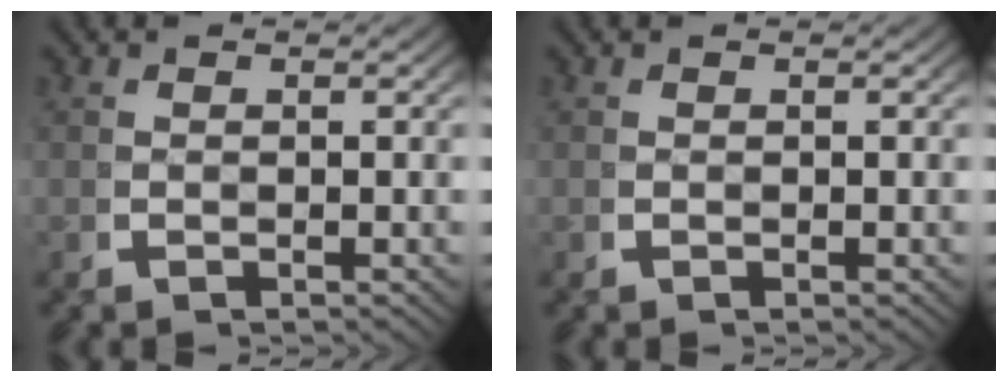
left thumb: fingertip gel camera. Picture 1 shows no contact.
{"total": 0.0}